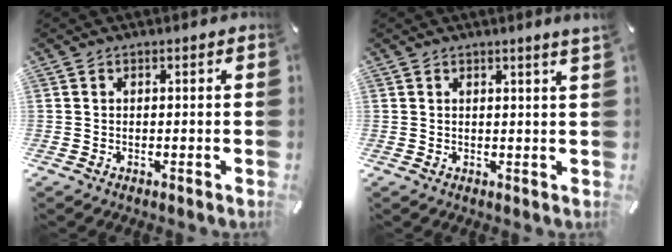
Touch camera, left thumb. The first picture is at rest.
{"total": 1.9, "force": [1.3, -0.2, 1.4], "torque": [-0.025, -0.003, 0.023]}